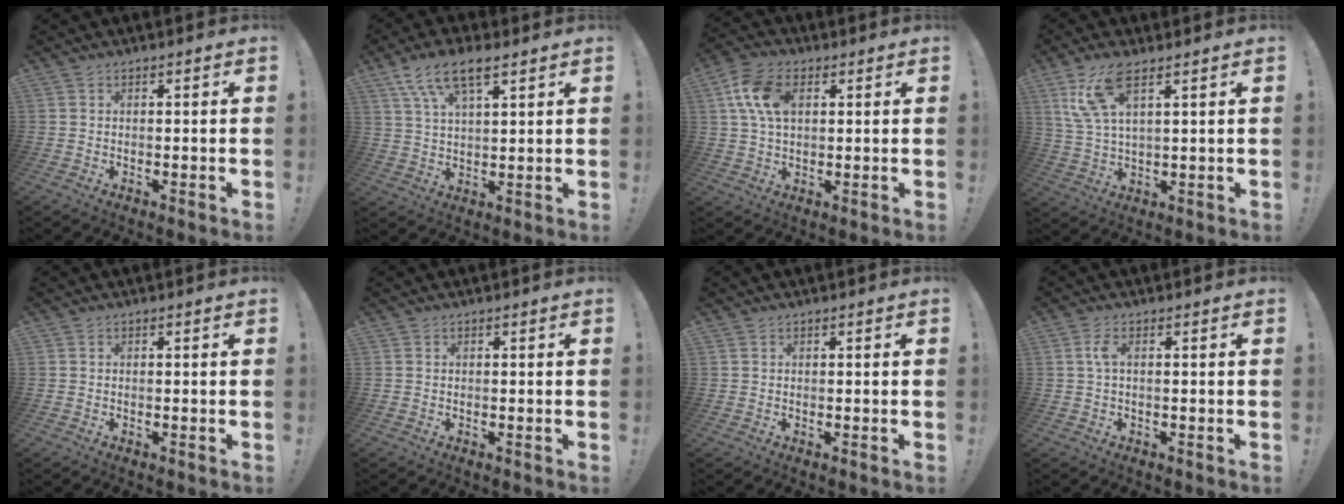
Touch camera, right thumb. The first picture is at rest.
{"total": 10.2, "force": [6.1, 3.8, 7.2], "torque": [-0.125, -0.018, 0.112]}
{"total": 11.8, "force": [3.4, 7.5, 8.5], "torque": [-0.165, 0.006, 0.063]}
{"total": 10.6, "force": [5.7, 3.7, 8.1], "torque": [-0.157, -0.012, 0.111]}
{"total": 0.0}
{"total": 0.0}
{"total": 0.0}
{"total": 3.1, "force": [0.3, 0.8, 3.0], "torque": [-0.057, 0.004, 0.005]}